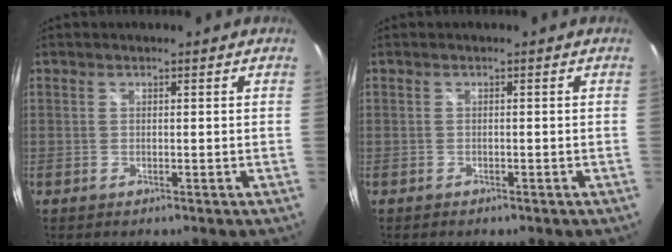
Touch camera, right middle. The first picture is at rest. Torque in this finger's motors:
{"motor_torque": [-0.57, -0.02, -0.08, -0.01]}